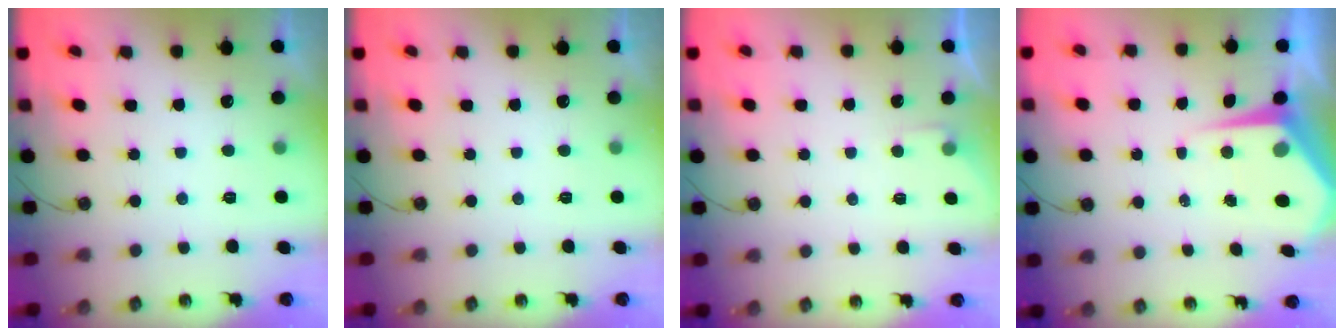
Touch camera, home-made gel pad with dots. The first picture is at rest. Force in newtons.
{"total": 0.0}
{"total": 3.3, "press": 3.2, "slide": 0.5}
{"total": 7.0, "press": 7.0, "slide": 0.6}